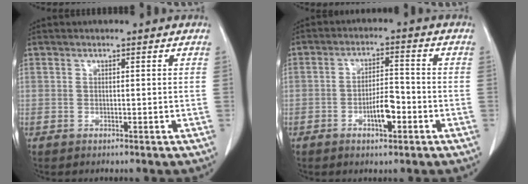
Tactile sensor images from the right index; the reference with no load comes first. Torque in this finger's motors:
{"motor_torque": [0.58, -0.10, 0.30, 0.08]}